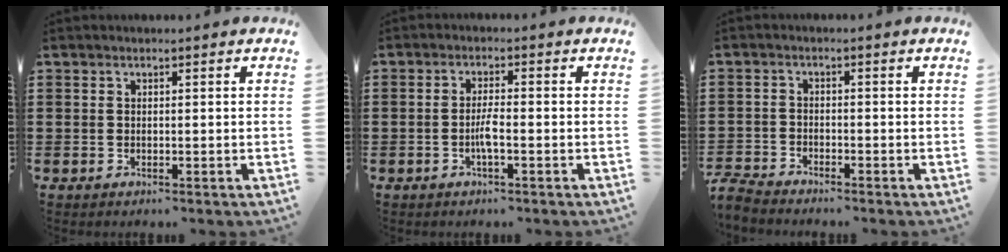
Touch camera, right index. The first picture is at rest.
{"total": 2.9, "force": [-1.0, 0.3, 2.7], "torque": [-0.065, -0.006, -0.022]}
{"total": 2.7, "force": [-2.6, 0.3, 0.2], "torque": [-0.015, 0.000, -0.059]}